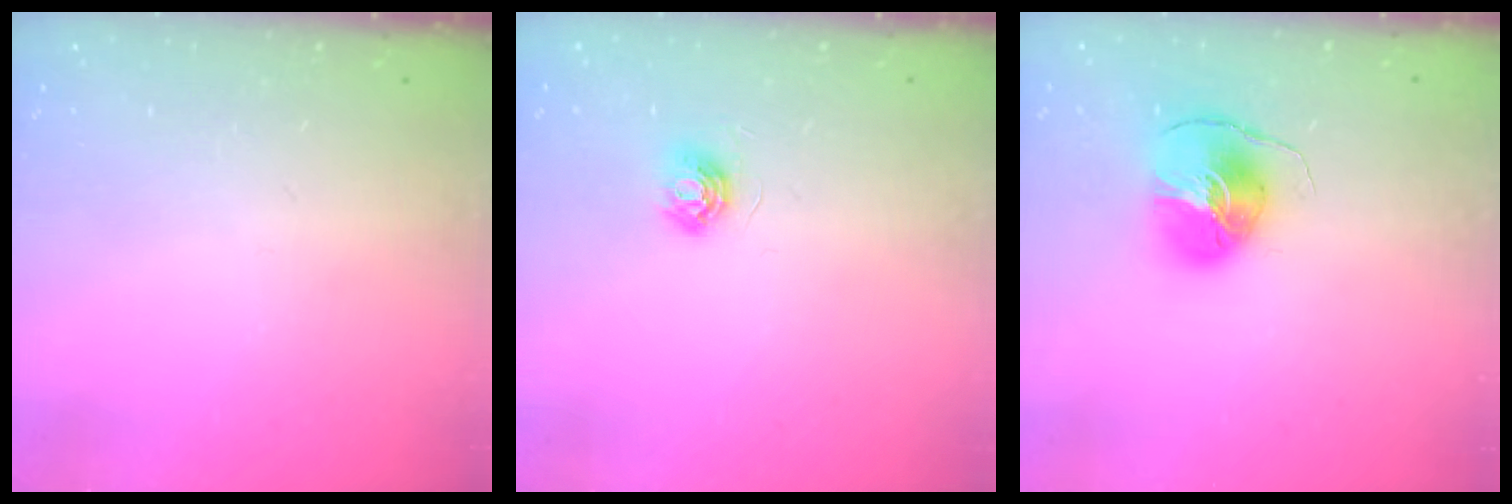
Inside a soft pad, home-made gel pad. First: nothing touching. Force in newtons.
{"total": 5.1, "press": 5.1, "slide": 0.5}
{"total": 8.2, "press": 8.1, "slide": 1.0}